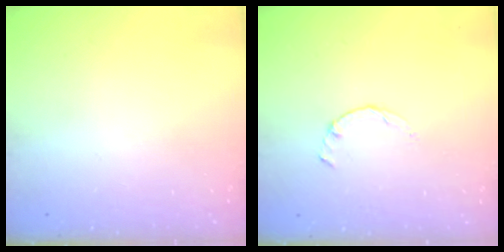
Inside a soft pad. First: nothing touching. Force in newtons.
{"total": 0.8, "press": 0.7, "slide": 0.2}